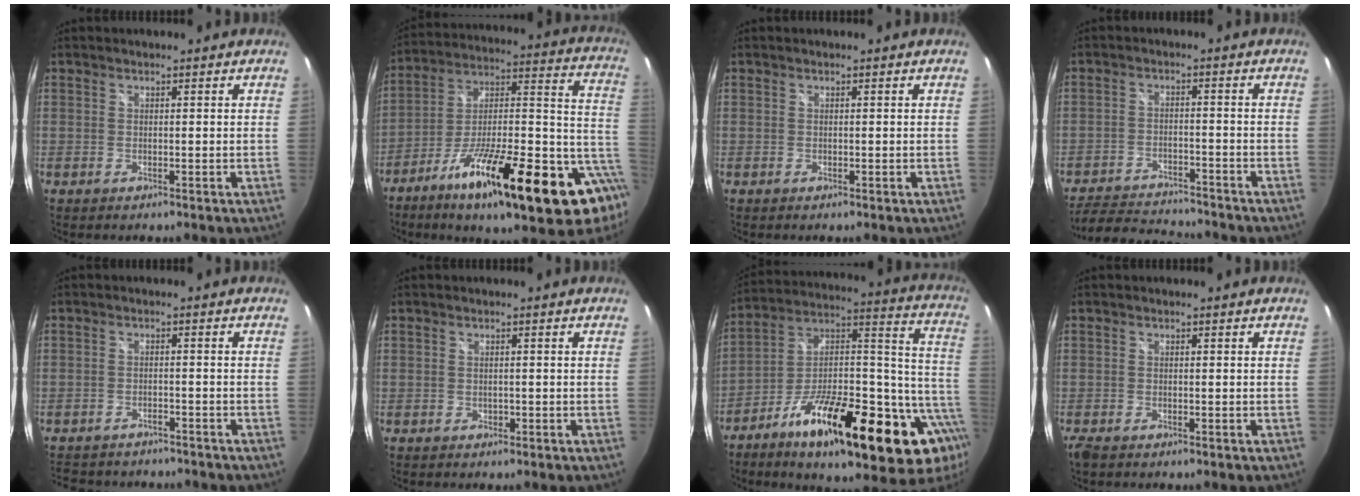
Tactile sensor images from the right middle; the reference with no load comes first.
{"total": 27.1, "force": [-10.1, 6.3, 24.4], "torque": [-0.328, -0.008, -0.163]}
{"total": 0.0}
{"total": 12.3, "force": [-11.1, 2.9, 4.2], "torque": [-0.106, -0.001, -0.173]}
{"total": 9.8, "force": [-8.4, 3.7, 3.3], "torque": [-0.083, -0.010, -0.122]}
{"total": 0.5, "force": [0.0, 0.5, 0.0], "torque": [0.002, 0.001, 0.003]}
{"total": 31.2, "force": [-14.2, 9.9, 26.0], "torque": [-0.362, 0.017, -0.228]}
{"total": 2.0, "force": [-1.5, 0.8, 1.1], "torque": [-0.023, -0.009, -0.028]}